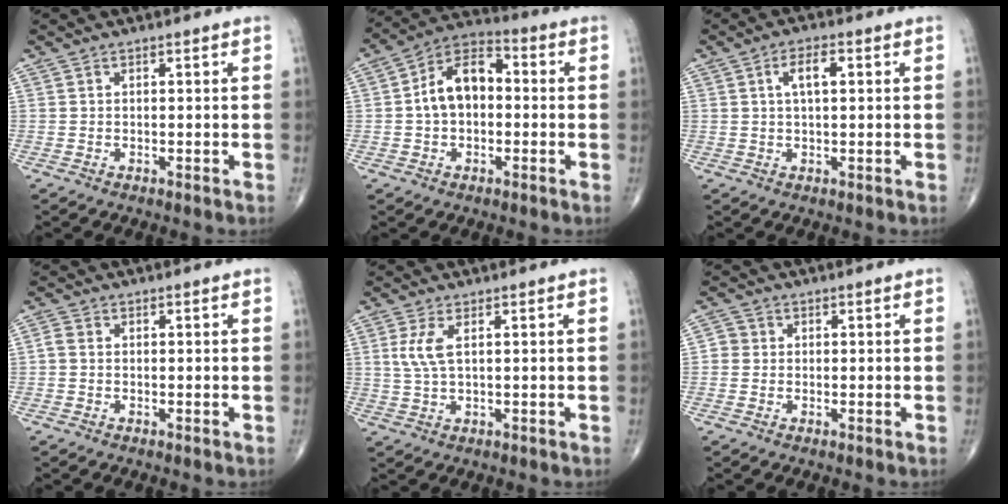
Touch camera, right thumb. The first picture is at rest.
{"total": 10.8, "force": [0.0, 7.0, 8.1], "torque": [-0.127, 0.034, -0.014]}
{"total": 4.4, "force": [1.1, 1.8, 3.9], "torque": [-0.067, 0.007, 0.019]}
{"total": 1.3, "force": [-0.2, 1.0, 0.9], "torque": [-0.017, 0.000, -0.007]}
{"total": 4.0, "force": [1.1, 1.3, 3.7], "torque": [-0.096, 0.001, 0.028]}
{"total": 2.1, "force": [-0.1, 2.0, 0.6], "torque": [0.003, 0.006, -0.007]}